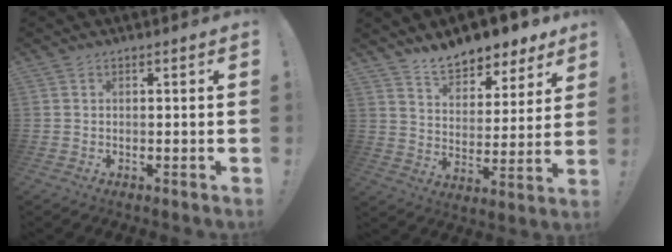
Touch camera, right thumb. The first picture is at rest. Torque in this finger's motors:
{"motor_torque": [1.01, 1.14, 0.50, 0.50, 0.00]}